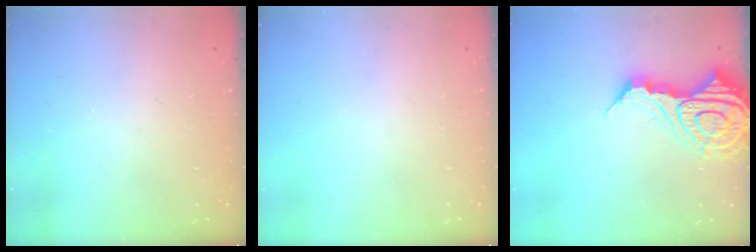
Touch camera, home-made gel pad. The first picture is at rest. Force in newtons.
{"total": 1.8, "press": 1.8, "slide": 0.2}
{"total": 20.1, "press": 19.9, "slide": 2.7}